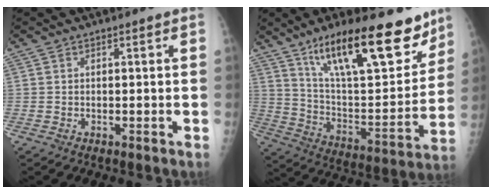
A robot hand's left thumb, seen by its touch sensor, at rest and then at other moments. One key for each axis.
{"total": 25.4, "fx": 16.7, "fy": 8.0, "fz": 17.4, "tx": -0.232, "ty": -0.063, "tz": 0.278}